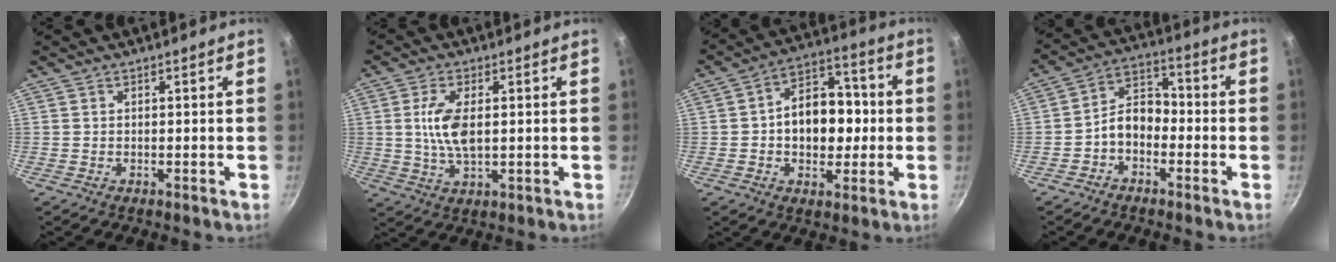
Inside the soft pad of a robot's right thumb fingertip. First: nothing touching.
{"total": 7.7, "force": [0.9, 3.5, 6.8], "torque": [-0.144, -0.006, 0.020]}
{"total": 13.7, "force": [-0.3, 9.2, 10.1], "torque": [-0.111, 0.030, -0.008]}
{"total": 7.8, "force": [-2.3, 5.4, 5.1], "torque": [-0.071, 0.040, -0.056]}